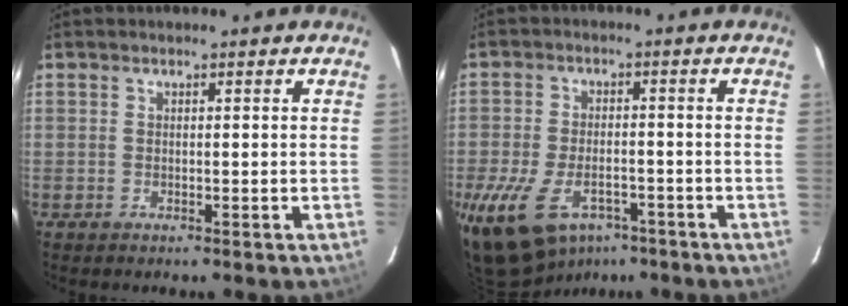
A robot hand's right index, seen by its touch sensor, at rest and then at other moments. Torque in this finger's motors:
{"motor_torque": [1.49, -0.64, 0.88, 0.18]}